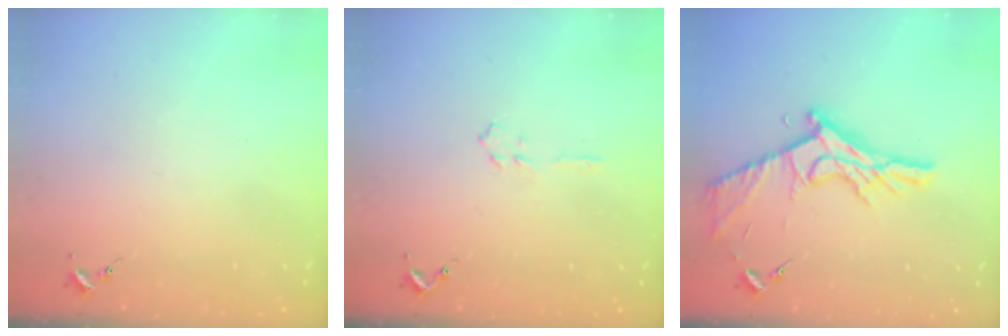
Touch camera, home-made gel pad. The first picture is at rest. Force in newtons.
{"total": 3.5, "press": 3.5, "slide": 0.4}
{"total": 13.9, "press": 13.9, "slide": 0.7}